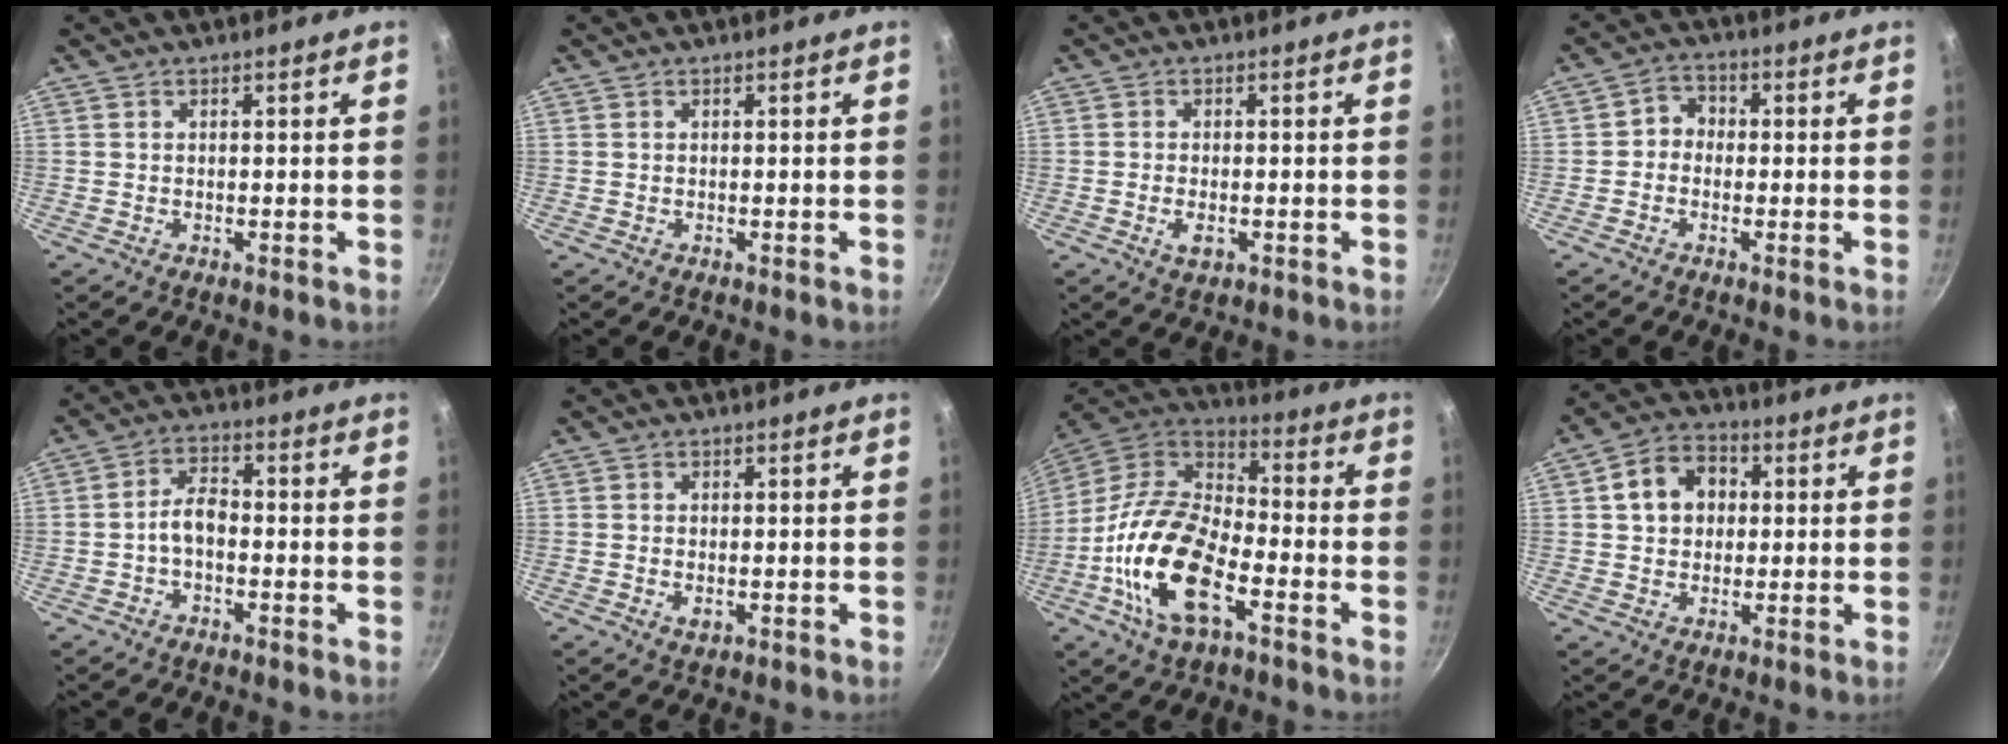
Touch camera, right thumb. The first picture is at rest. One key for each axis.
{"total": 0.0}
{"total": 3.0, "fx": -0.9, "fy": 1.6, "fz": 2.3, "tx": -0.045, "ty": 0.001, "tz": -0.016}
{"total": 3.6, "fx": -0.5, "fy": 3.2, "fz": 1.6, "tx": -0.007, "ty": 0.013, "tz": -0.022}
{"total": 4.8, "fx": -1.5, "fy": 2.7, "fz": 3.6, "tx": -0.057, "ty": 0.028, "tz": -0.033}
{"total": 2.1, "fx": -0.4, "fy": 1.3, "fz": 1.6, "tx": -0.028, "ty": -0.004, "tz": -0.005}
{"total": 19.8, "fx": -7.1, "fy": 9.8, "fz": 15.7, "tx": -0.290, "ty": 0.035, "tz": -0.151}
{"total": 9.4, "fx": 1.8, "fy": 7.5, "fz": 5.3, "tx": -0.060, "ty": 0.016, "tz": 0.018}